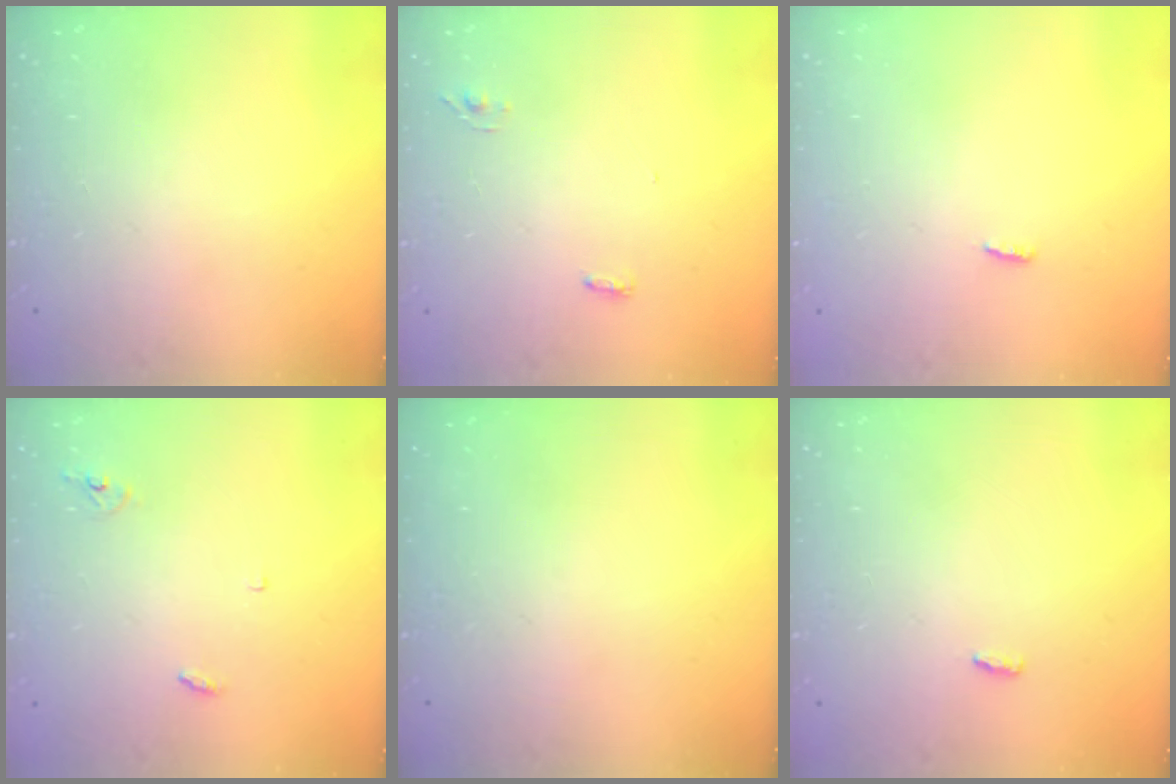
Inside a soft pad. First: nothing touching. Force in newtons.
{"total": 3.6, "press": 3.2, "slide": 1.6}
{"total": 2.8, "press": 2.7, "slide": 0.8}
{"total": 2.9, "press": 2.9, "slide": 0.2}
{"total": 0.0}
{"total": 2.9, "press": 2.6, "slide": 1.3}